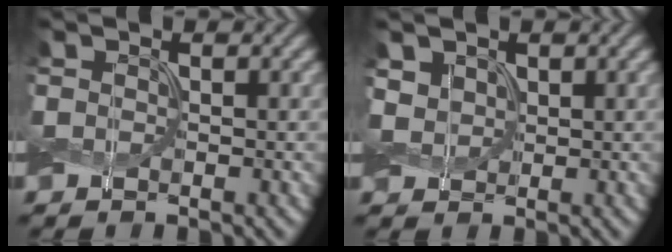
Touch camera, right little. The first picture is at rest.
{"total": 2.2, "force": [0.8, 1.7, 1.1], "torque": [-0.030, 0.001, 0.013]}